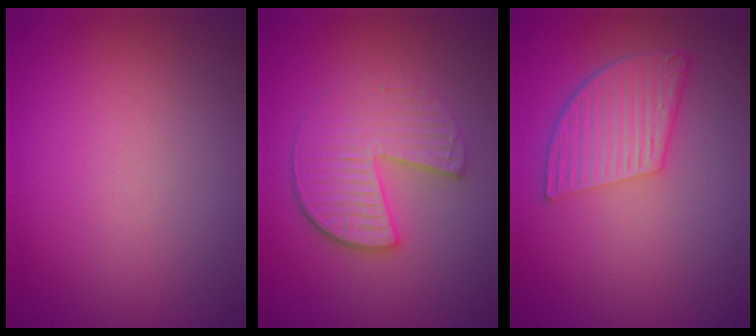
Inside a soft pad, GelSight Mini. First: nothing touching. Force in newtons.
{"total": 4.0, "press": 3.5, "slide": 1.8}
{"total": 5.6, "press": 4.3, "slide": 3.6}